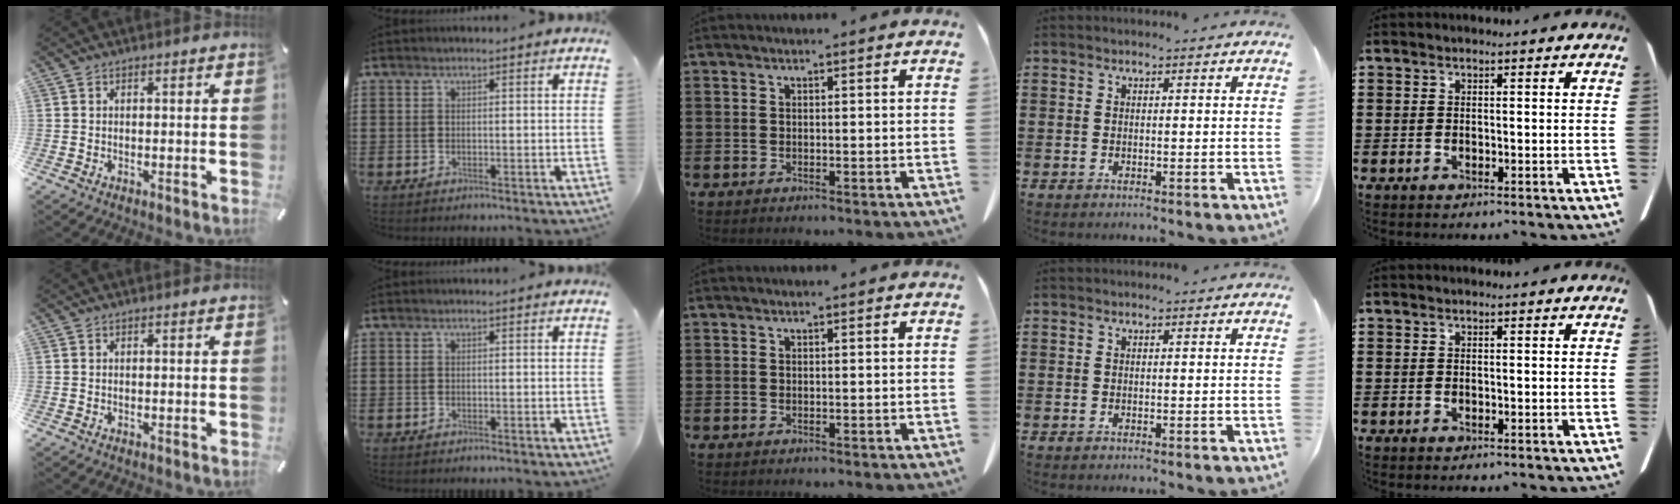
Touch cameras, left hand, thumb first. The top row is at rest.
{}